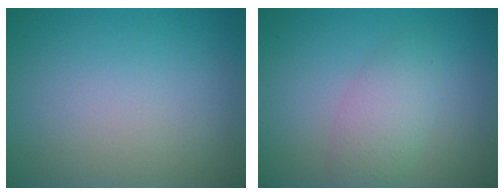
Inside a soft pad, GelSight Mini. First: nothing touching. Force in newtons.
{"total": 2.9, "press": 2.9, "slide": 0.1}